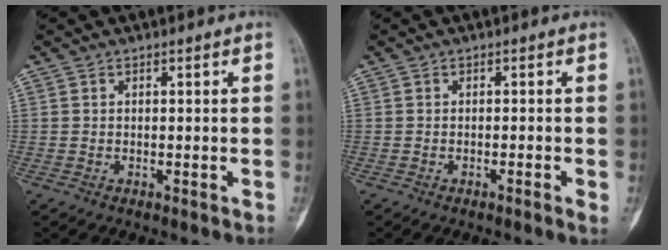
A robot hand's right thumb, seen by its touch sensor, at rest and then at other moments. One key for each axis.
{"total": 1.4, "fx": -0.6, "fy": 0.1, "fz": 1.2, "tx": -0.024, "ty": -0.002, "tz": -0.011}